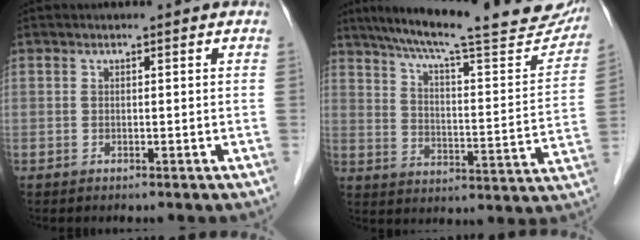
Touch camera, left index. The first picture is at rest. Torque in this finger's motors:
{"motor_torque": [0.98, -1.16, 0.38, 0.09]}